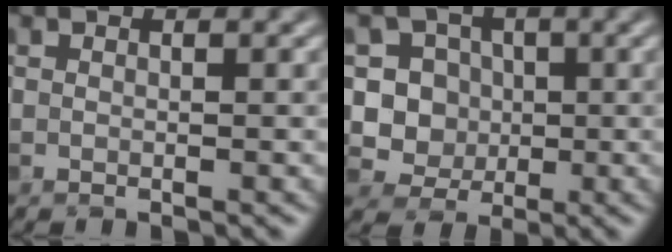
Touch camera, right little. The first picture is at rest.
{"total": 6.6, "force": [0.2, 6.4, 1.9], "torque": [-0.023, 0.026, -0.011]}